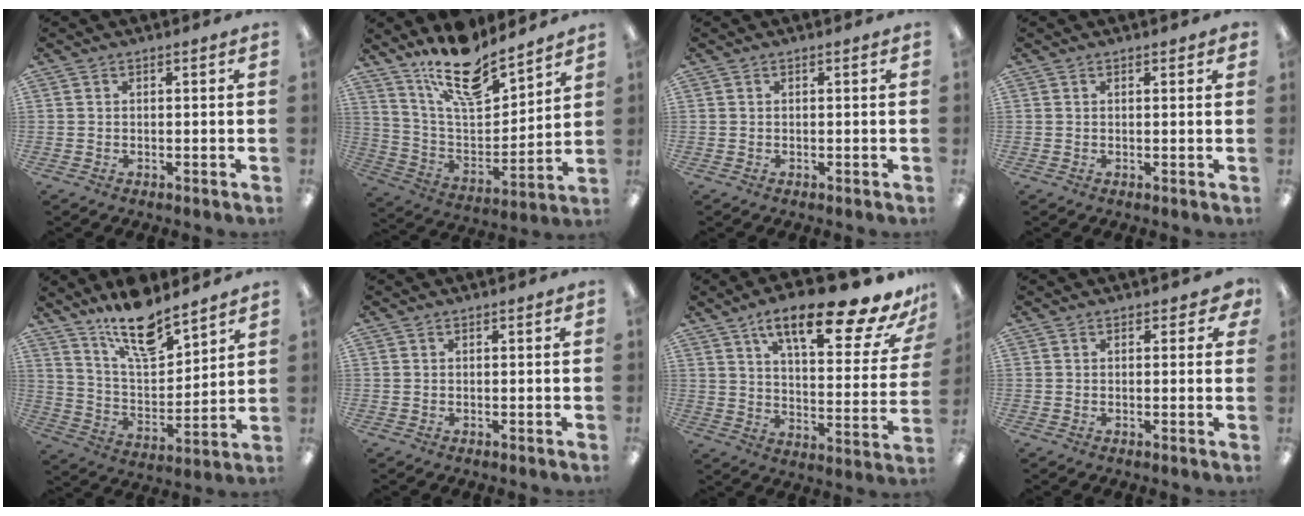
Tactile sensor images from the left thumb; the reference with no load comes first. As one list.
[{"total": 17.6, "force": [14.0, 5.8, 8.9], "torque": [-0.160, -0.088, 0.241]}, {"total": 0.0}, {"total": 0.7, "force": [0.6, 0.3, 0.3], "torque": [0.000, -0.002, 0.009]}, {"total": 15.5, "force": [12.5, 4.8, 7.9], "torque": [-0.141, -0.077, 0.218]}, {"total": 0.0}, {"total": 21.5, "force": [14.6, 5.6, 14.7], "torque": [-0.214, -0.096, 0.231]}, {"total": 1.8, "force": [1.1, 1.2, 0.9], "torque": [-0.003, -0.002, 0.016]}]